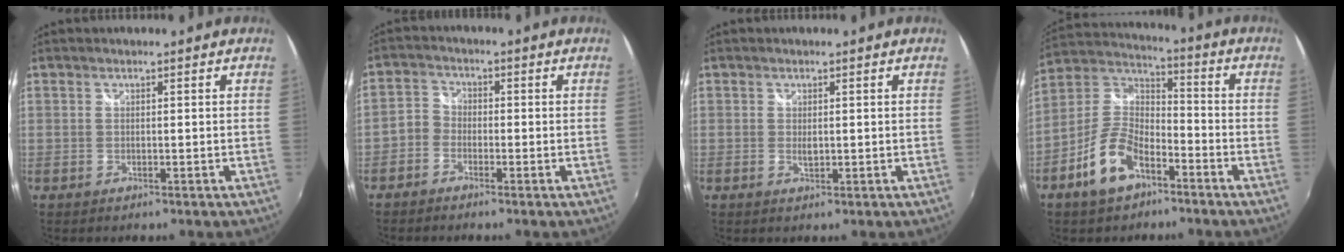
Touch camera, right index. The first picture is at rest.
{"total": 3.2, "force": [-2.0, 2.4, 0.8], "torque": [-0.016, 0.011, -0.048]}
{"total": 1.2, "force": [0.2, 0.7, 1.0], "torque": [-0.016, -0.001, 0.002]}
{"total": 12.2, "force": [-6.7, 6.4, 7.9], "torque": [-0.170, 0.013, -0.123]}